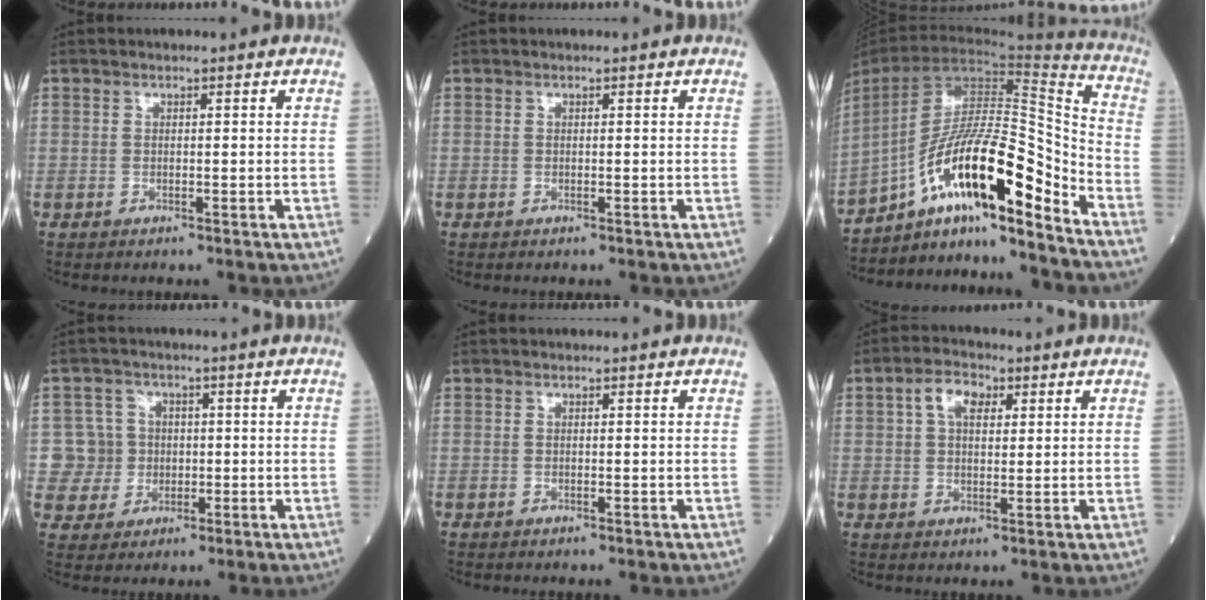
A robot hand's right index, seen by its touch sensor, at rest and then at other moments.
{"total": 0.0}
{"total": 18.8, "force": [-12.1, 2.5, 14.2], "torque": [-0.256, 0.021, -0.212]}
{"total": 6.1, "force": [0.1, 6.1, 0.3], "torque": [0.001, 0.013, 0.006]}
{"total": 0.0}
{"total": 5.2, "force": [2.0, 3.0, 3.7], "torque": [-0.071, 0.017, 0.036]}